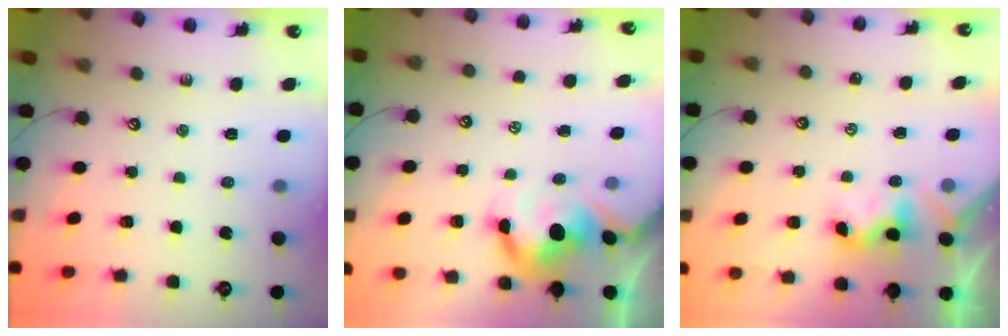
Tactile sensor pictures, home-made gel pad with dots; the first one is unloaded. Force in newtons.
{"total": 5.6, "press": 5.4, "slide": 1.7}
{"total": 2.1, "press": 2.1, "slide": 0.3}